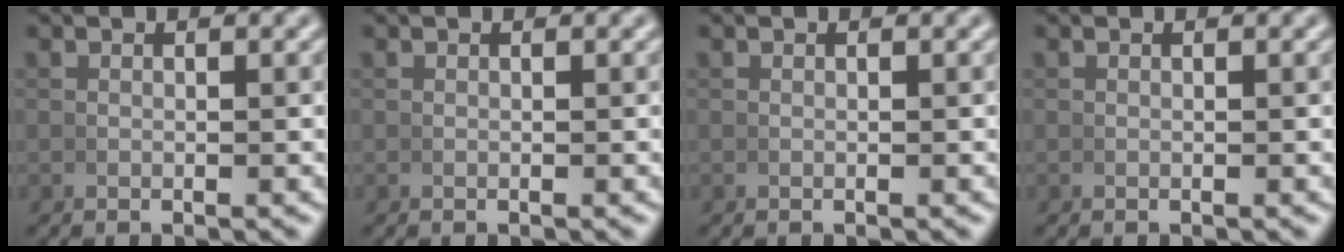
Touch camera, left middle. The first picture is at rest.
{"total": 0.0}
{"total": 0.0}
{"total": 0.0}